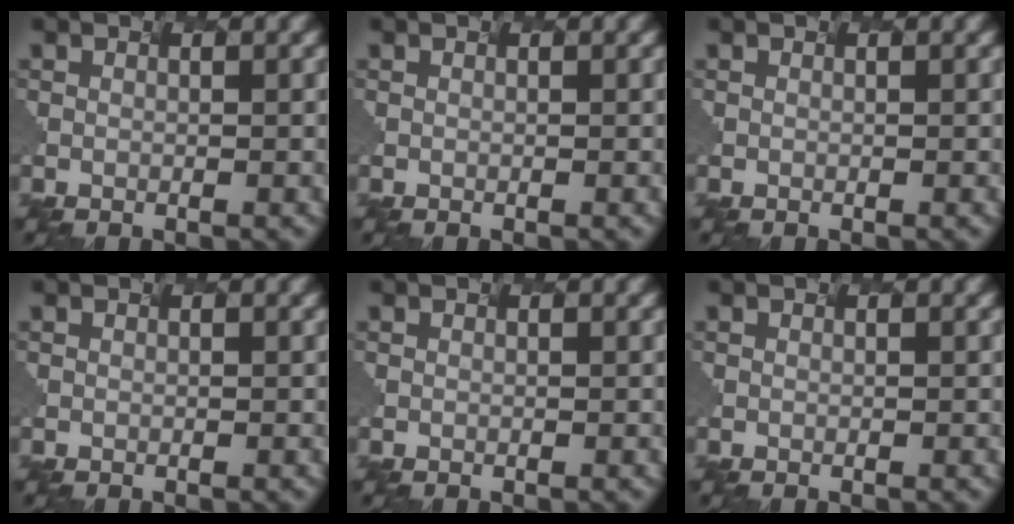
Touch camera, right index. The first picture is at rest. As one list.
[{"total": 0.0}, {"total": 0.0}, {"total": 0.0}, {"total": 0.0}, {"total": 0.0}]